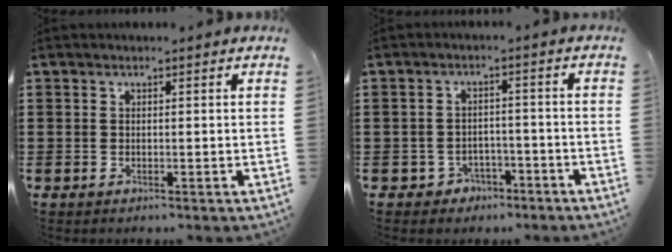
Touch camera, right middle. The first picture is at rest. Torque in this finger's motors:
{"motor_torque": [-0.42, 0.05, 0.08, -0.01]}